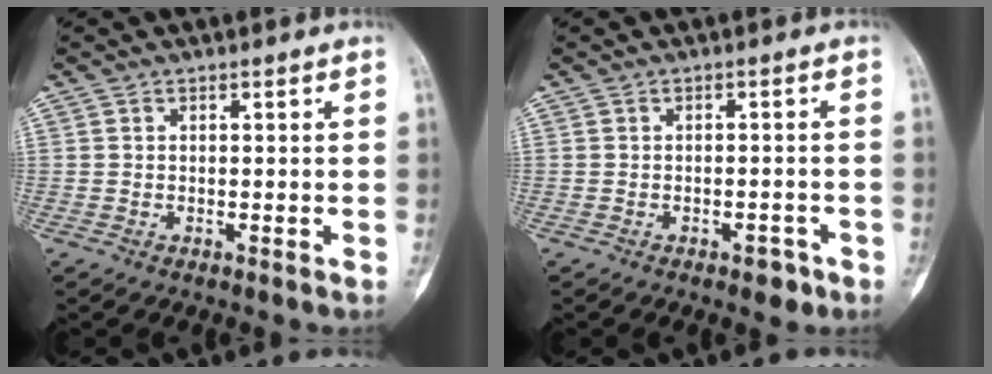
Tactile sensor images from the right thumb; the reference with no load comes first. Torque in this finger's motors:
{"motor_torque": [1.19, 0.37, 0.40, -0.83, 0.18]}